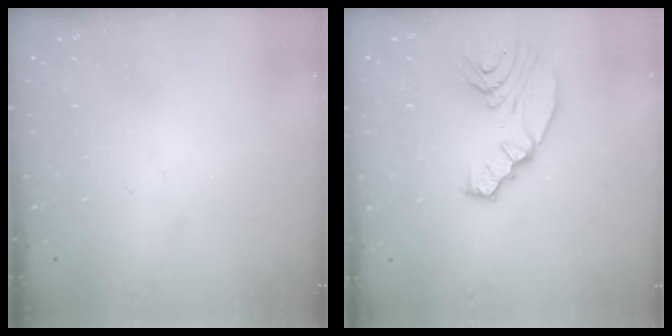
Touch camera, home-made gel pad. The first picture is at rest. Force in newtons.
{"total": 11.1, "press": 10.2, "slide": 4.3}